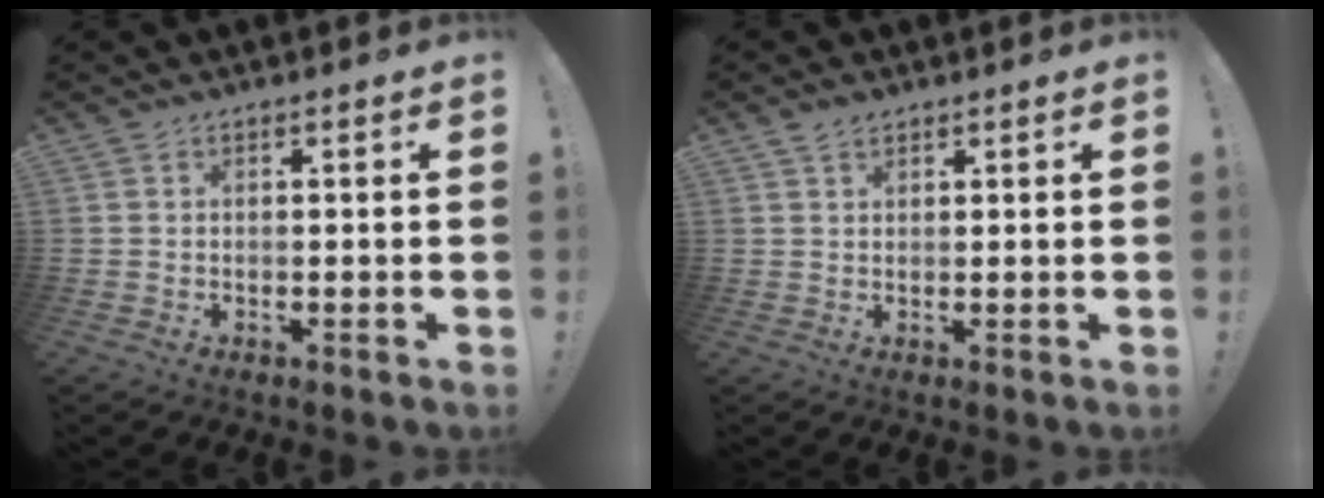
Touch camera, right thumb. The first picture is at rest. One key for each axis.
{"total": 2.1, "fx": 1.7, "fy": 1.1, "fz": 0.8, "tx": -0.017, "ty": -0.005, "tz": 0.031}